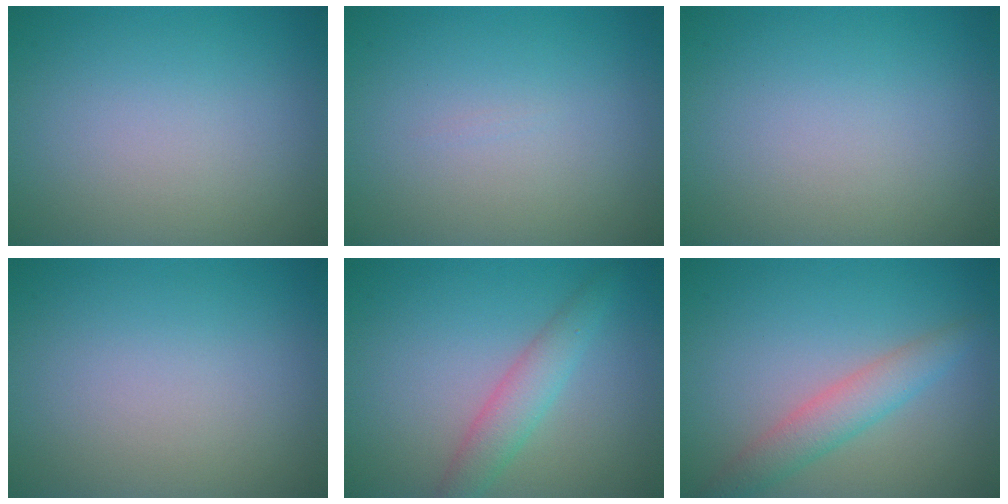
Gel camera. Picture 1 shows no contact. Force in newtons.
{"total": 0.0}
{"total": 0.0}
{"total": 0.0}
{"total": 2.9, "press": 2.9, "slide": 0.1}
{"total": 2.4, "press": 2.4, "slide": 0.2}